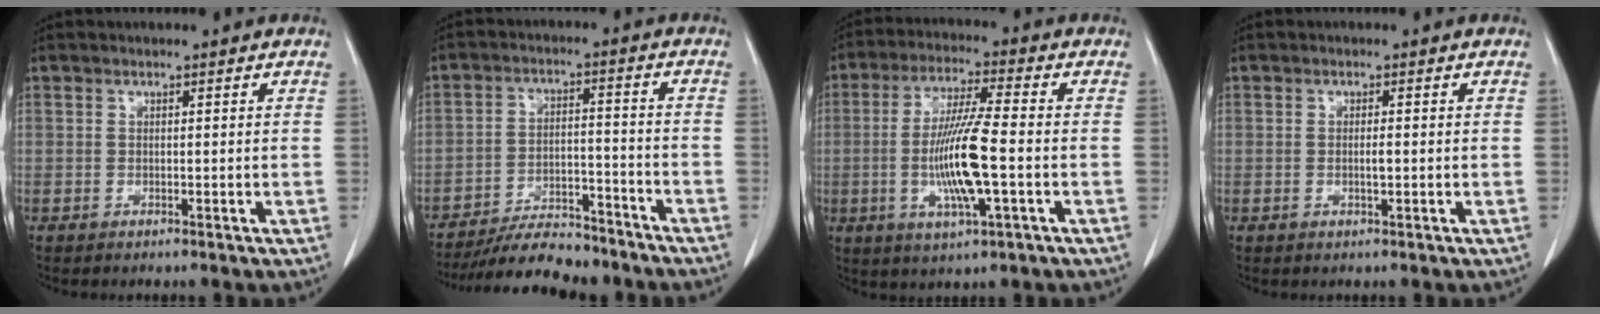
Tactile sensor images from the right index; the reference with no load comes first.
{"total": 12.6, "force": [-11.4, 2.8, 4.6], "torque": [-0.067, 0.008, -0.180]}
{"total": 11.6, "force": [-2.1, 0.7, 11.4], "torque": [-0.224, -0.008, -0.043]}
{"total": 1.3, "force": [-0.3, 0.1, 1.3], "torque": [-0.025, -0.001, -0.005]}